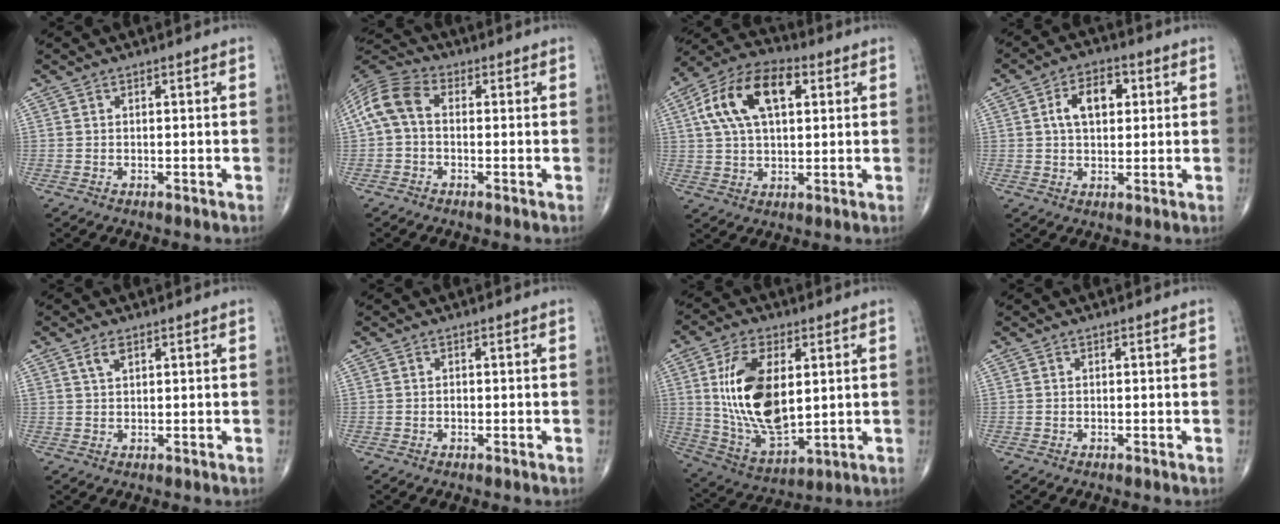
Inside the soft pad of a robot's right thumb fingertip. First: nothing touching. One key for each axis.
{"total": 8.3, "fx": 0.1, "fy": 5.4, "fz": 6.3, "tx": -0.129, "ty": 0.025, "tz": -0.012}
{"total": 15.3, "fx": 4.4, "fy": 8.3, "fz": 12.0, "tx": -0.217, "ty": 0.021, "tz": 0.073}
{"total": 8.2, "fx": 1.8, "fy": 5.0, "fz": 6.3, "tx": -0.091, "ty": 0.011, "tz": 0.027}
{"total": 2.5, "fx": 1.4, "fy": 1.1, "fz": 1.7, "tx": -0.034, "ty": 0.000, "tz": 0.030}
{"total": 0.5, "fx": -0.1, "fy": 0.4, "fz": 0.3, "tx": -0.006, "ty": 0.001, "tz": -0.003}
{"total": 18.5, "fx": 3.1, "fy": 9.6, "fz": 15.5, "tx": -0.281, "ty": -0.019, "tz": 0.070}
{"total": 0.0}